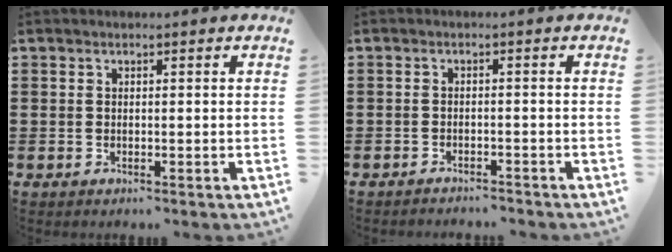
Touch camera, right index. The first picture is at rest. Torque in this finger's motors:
{"motor_torque": [-0.27, 0.43, -0.22, -0.07]}